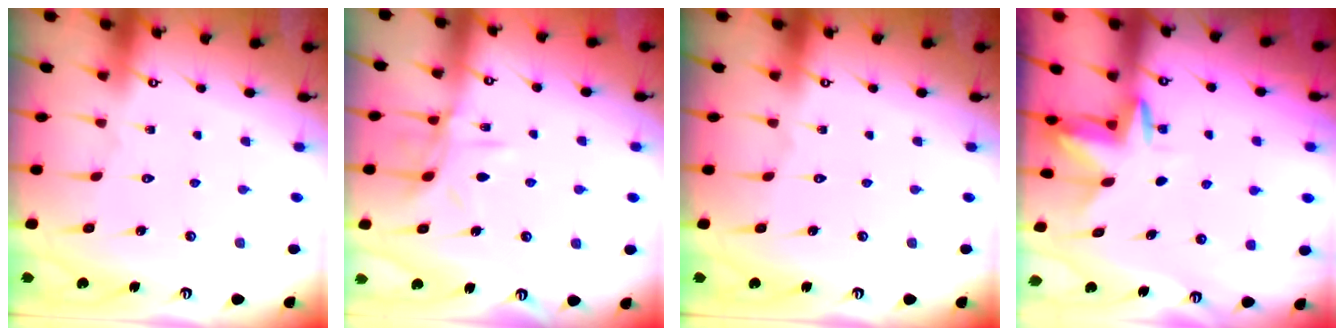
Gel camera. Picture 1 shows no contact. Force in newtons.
{"total": 8.7, "press": 8.7, "slide": 0.6}
{"total": 0.0}
{"total": 4.1, "press": 4.1, "slide": 0.3}